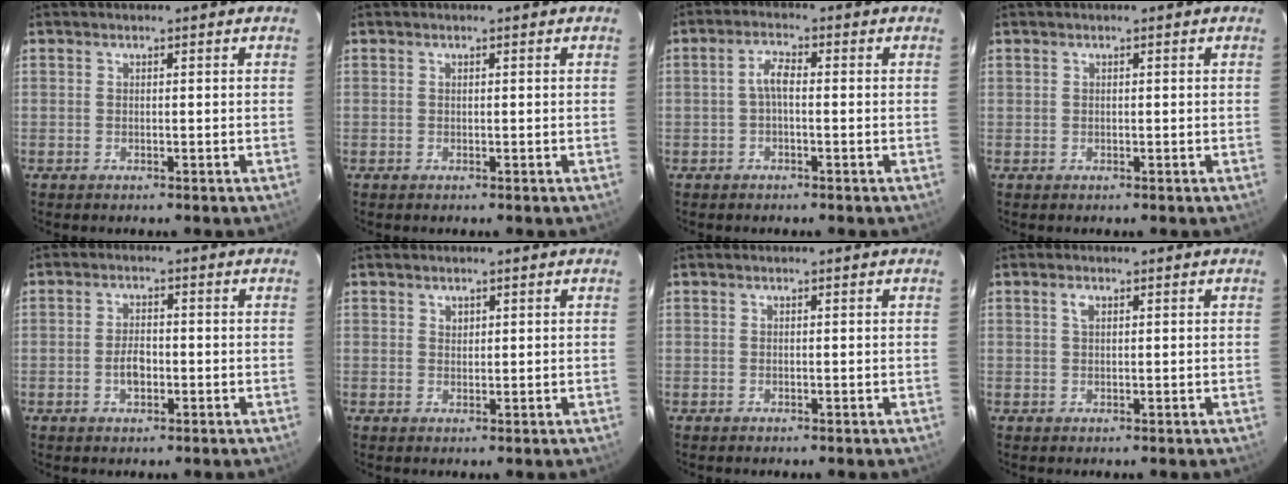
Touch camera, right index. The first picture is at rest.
{"total": 0.0}
{"total": 3.0, "force": [-0.4, 1.1, 2.7], "torque": [-0.058, 0.011, -0.009]}
{"total": 0.0}
{"total": 3.6, "force": [-1.1, 2.1, 2.7], "torque": [-0.052, 0.002, -0.016]}
{"total": 1.2, "force": [0.7, 0.9, 0.3], "torque": [-0.002, 0.003, 0.012]}
{"total": 0.0}
{"total": 1.4, "force": [0.6, 0.8, 1.0], "torque": [-0.021, 0.004, 0.010]}